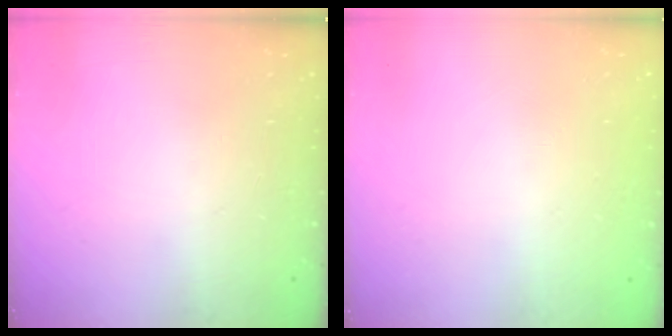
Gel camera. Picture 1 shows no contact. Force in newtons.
{"total": 0.0}